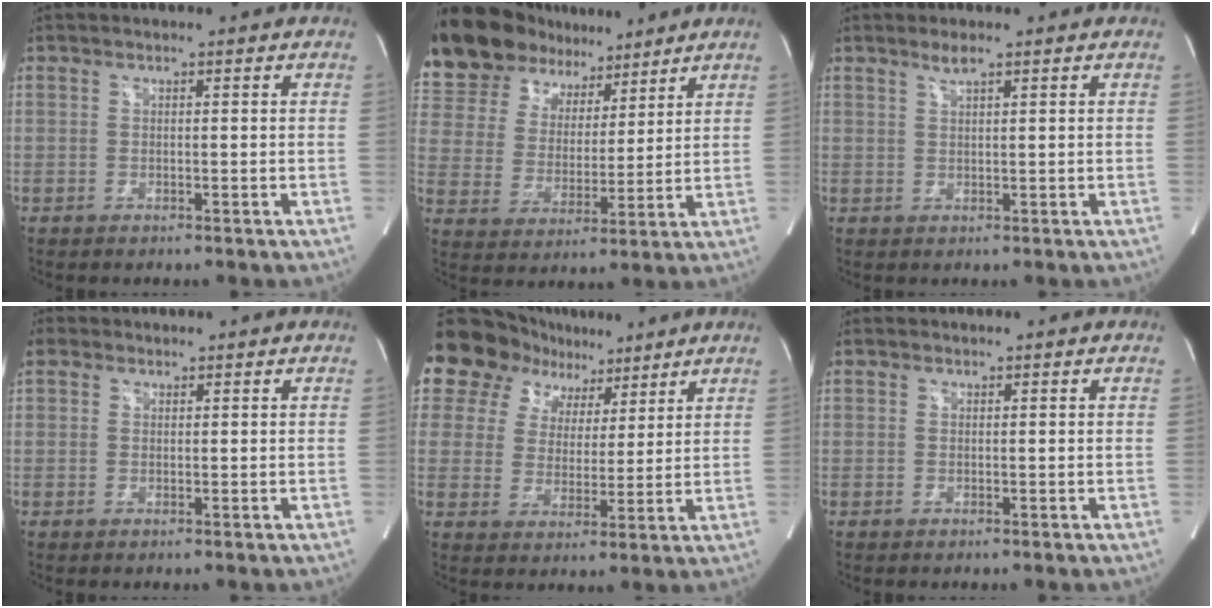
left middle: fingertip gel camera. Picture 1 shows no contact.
{"total": 18.7, "force": [15.3, 8.2, 7.0], "torque": [-0.164, 0.036, 0.274]}
{"total": 1.7, "force": [1.3, 0.0, 1.1], "torque": [-0.026, 0.001, 0.027]}
{"total": 0.9, "force": [0.7, 0.5, 0.0], "torque": [-0.007, 0.006, 0.015]}
{"total": 14.3, "force": [9.8, 9.5, 4.3], "torque": [-0.091, 0.039, 0.166]}
{"total": 1.3, "force": [-0.4, -1.1, -0.6], "torque": [0.008, -0.008, -0.005]}